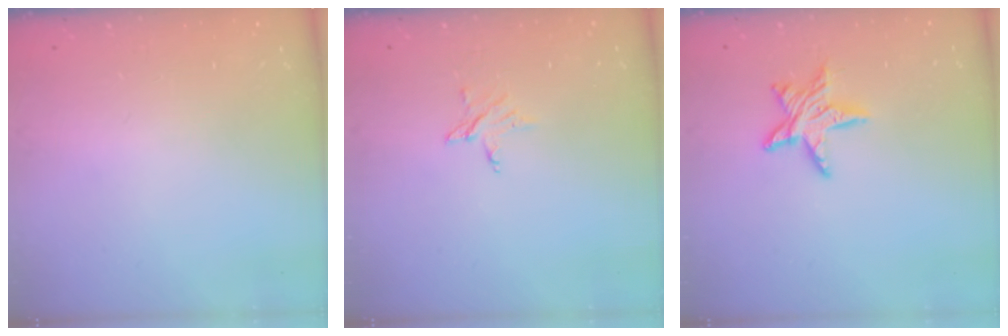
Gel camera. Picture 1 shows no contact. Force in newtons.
{"total": 3.6, "press": 3.6, "slide": 0.2}
{"total": 9.1, "press": 9.1, "slide": 0.5}